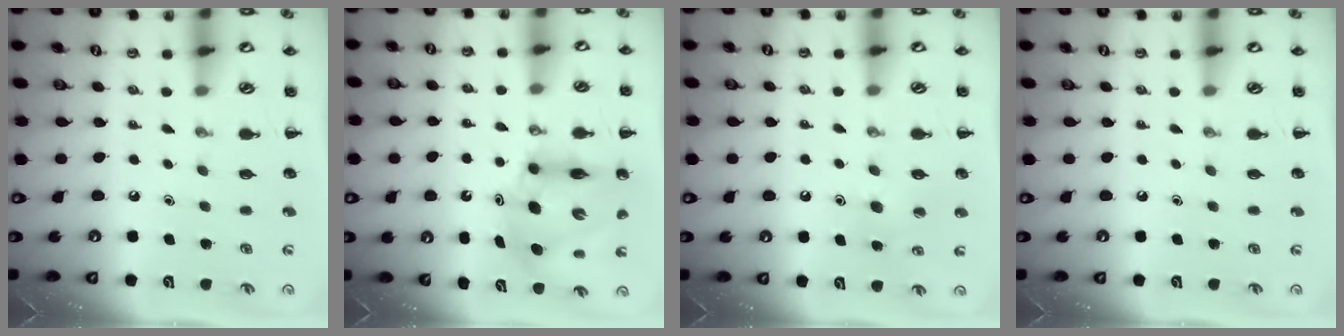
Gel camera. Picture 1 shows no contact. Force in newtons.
{"total": 9.9, "press": 9.5, "slide": 2.8}
{"total": 6.1, "press": 5.9, "slide": 1.5}
{"total": 0.0}